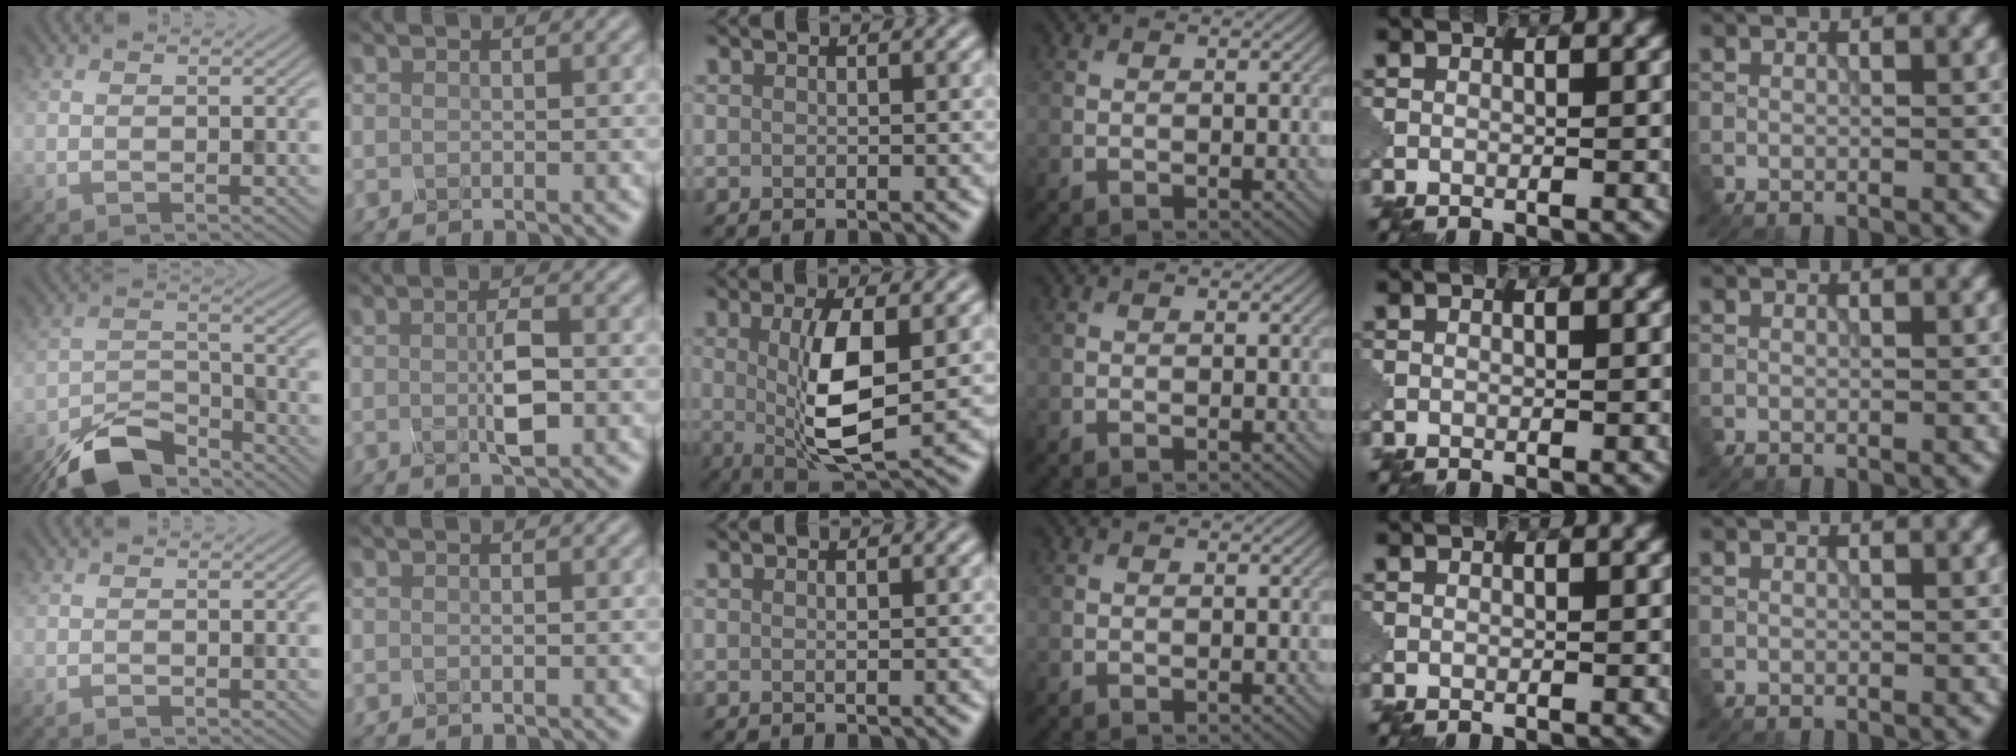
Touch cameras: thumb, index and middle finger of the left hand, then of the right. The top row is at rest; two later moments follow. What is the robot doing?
{"motion": "press", "object": "mechanical pencil"}